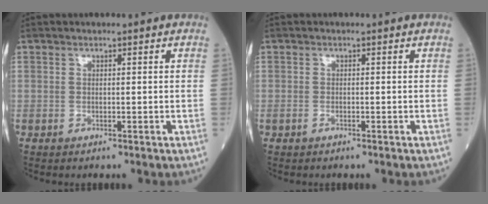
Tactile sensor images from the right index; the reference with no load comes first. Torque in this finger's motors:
{"motor_torque": [-0.04, -0.03, -0.03, -0.01]}